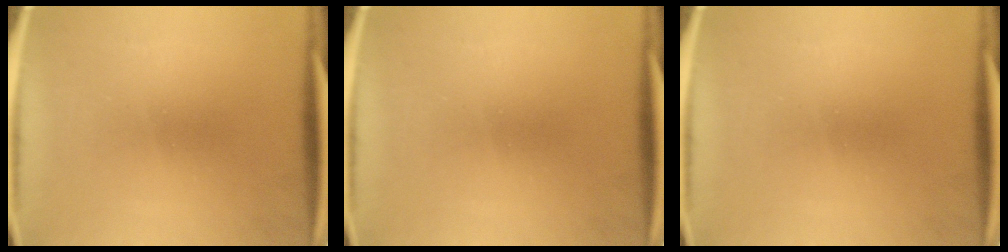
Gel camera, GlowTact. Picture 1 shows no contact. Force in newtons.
{"total": 0.0}
{"total": 0.0}